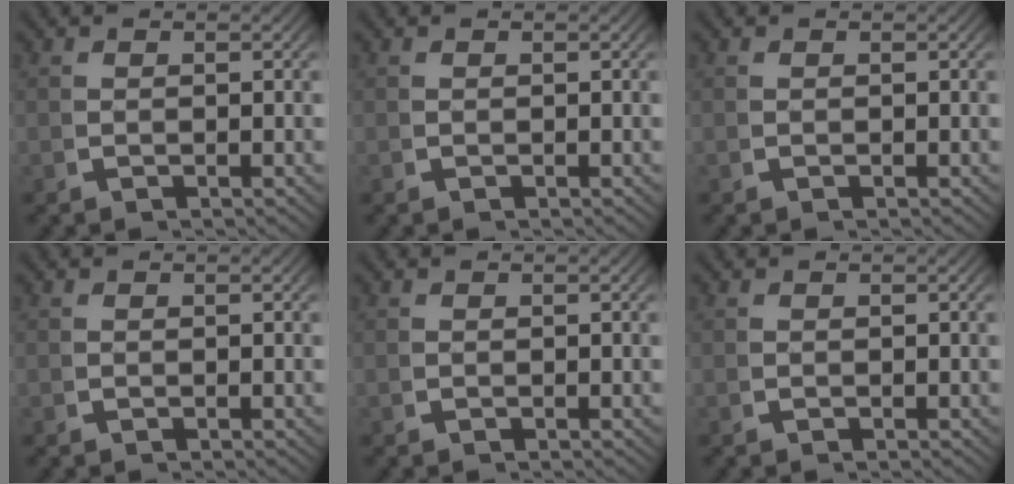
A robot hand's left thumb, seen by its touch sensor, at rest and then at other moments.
{"total": 0.0}
{"total": 0.0}
{"total": 0.0}
{"total": 0.0}
{"total": 0.0}